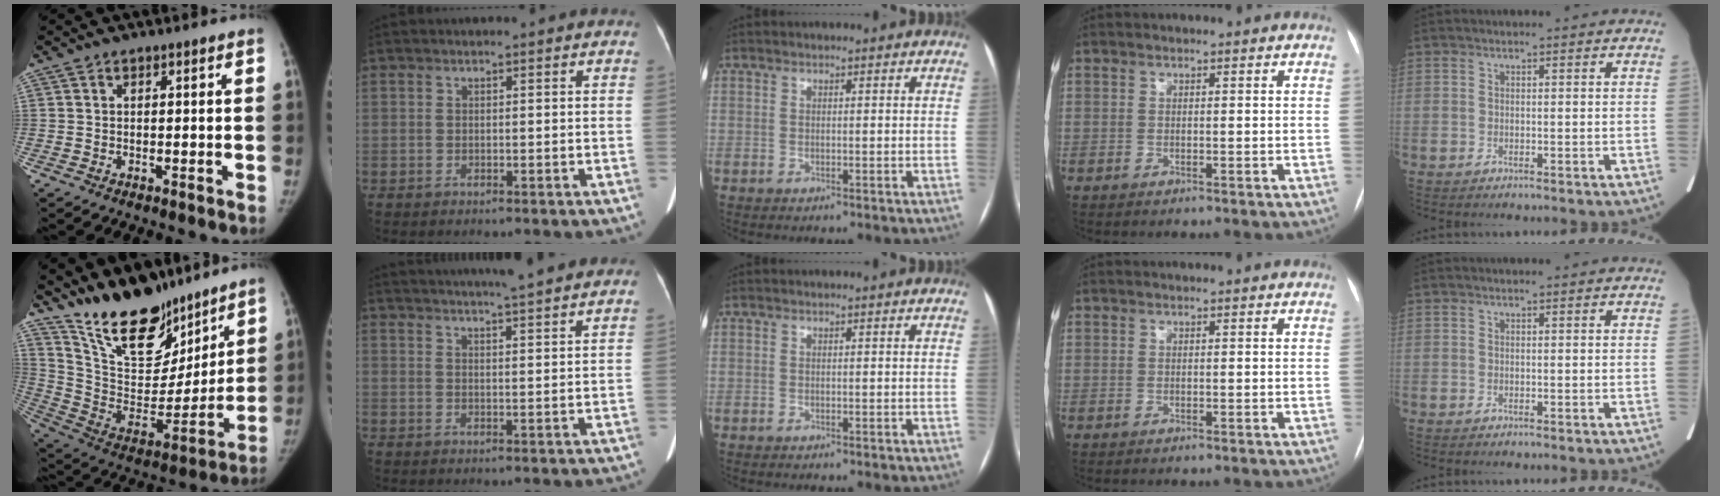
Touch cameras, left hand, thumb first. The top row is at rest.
{"thumb": {"total": 21.3, "force": [17.0, 8.9, 9.3], "torque": [-0.121, -0.098, 0.299]}, "index": {"total": 14.1, "force": [12.6, 0.3, 6.1], "torque": [-0.100, 0.018, 0.166]}}